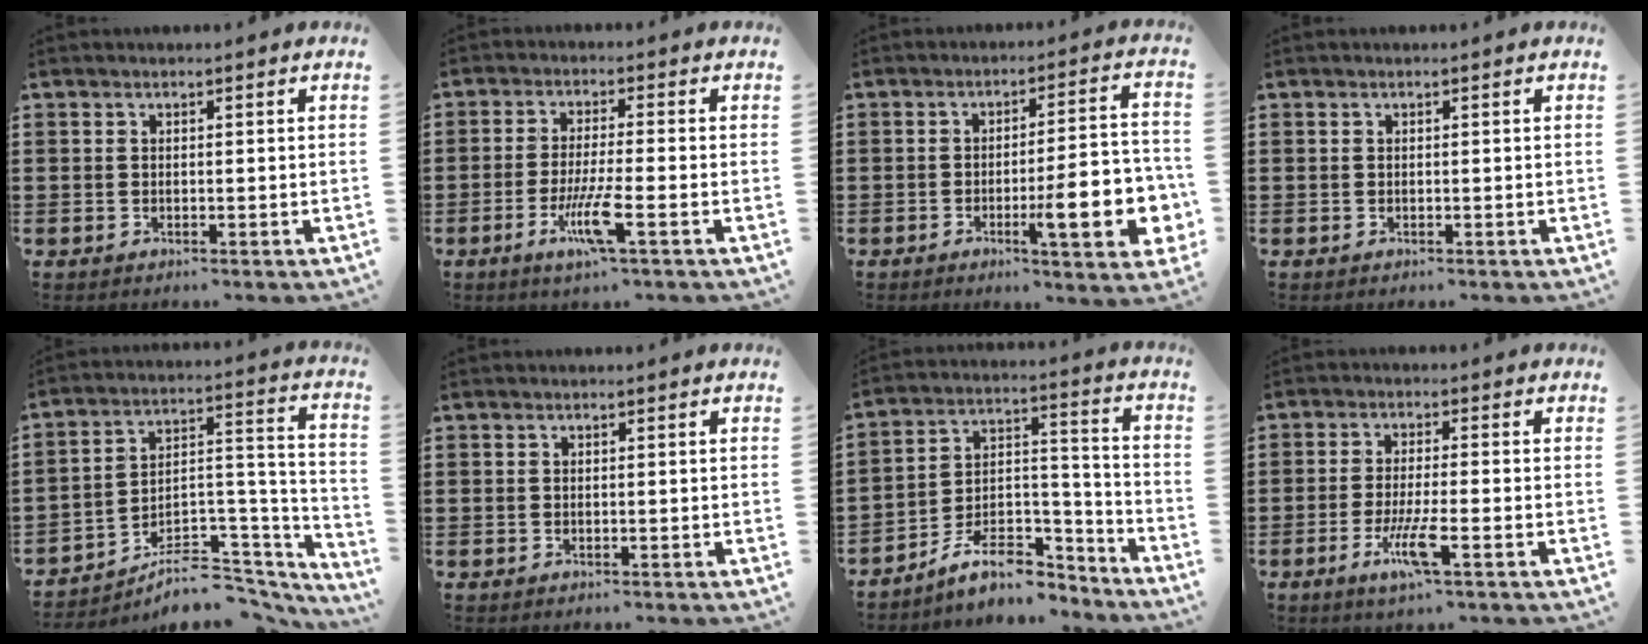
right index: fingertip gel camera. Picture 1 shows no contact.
{"total": 6.7, "force": [-2.9, 0.4, 6.0], "torque": [-0.123, -0.018, -0.056]}
{"total": 12.0, "force": [-3.6, 2.8, 11.1], "torque": [-0.167, -0.005, -0.059]}
{"total": 0.0}
{"total": 6.9, "force": [-5.2, 3.6, 2.7], "torque": [-0.041, 0.012, -0.093]}
{"total": 0.0}
{"total": 9.2, "force": [-7.6, 3.7, 3.8], "torque": [-0.061, 0.025, -0.141]}
{"total": 5.8, "force": [-2.6, 0.5, 5.1], "torque": [-0.103, -0.016, -0.048]}